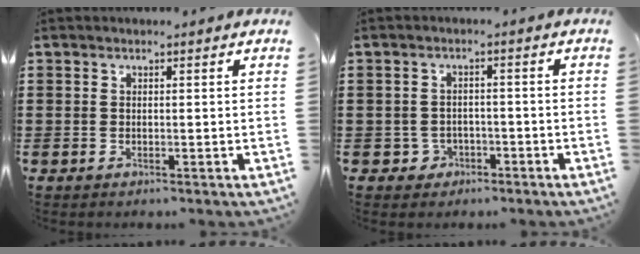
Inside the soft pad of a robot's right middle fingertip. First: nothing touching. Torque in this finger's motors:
{"motor_torque": [0.82, 1.04, -0.06, -0.01]}